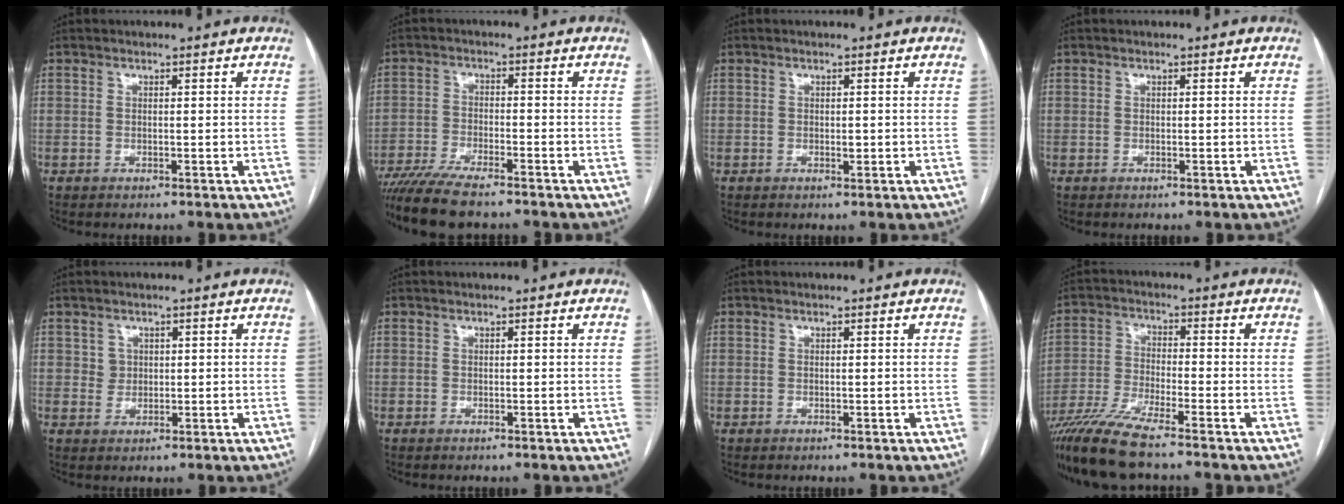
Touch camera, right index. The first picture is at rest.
{"total": 10.4, "force": [-8.8, 1.0, 5.5], "torque": [-0.091, -0.024, -0.146]}
{"total": 0.9, "force": [-0.1, 0.5, 0.8], "torque": [-0.012, -0.001, -0.001]}
{"total": 0.0}
{"total": 2.0, "force": [0.7, 1.9, 0.3], "torque": [0.000, -0.002, 0.009]}
{"total": 0.0}
{"total": 0.0}
{"total": 10.2, "force": [-8.3, -0.3, 5.9], "torque": [-0.114, -0.031, -0.154]}